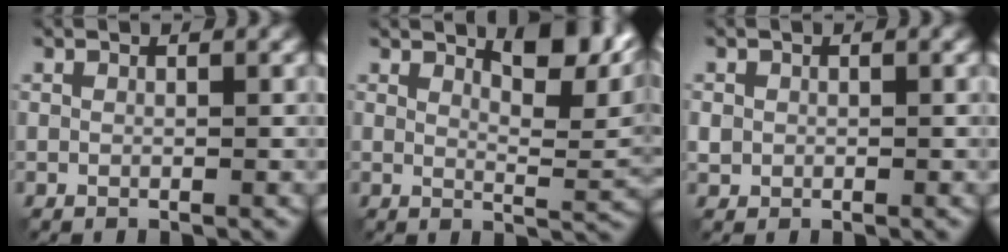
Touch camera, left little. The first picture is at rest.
{"total": 6.8, "force": [3.8, 2.3, 5.1], "torque": [-0.063, 0.001, 0.058]}
{"total": 0.9, "force": [0.0, 0.9, 0.2], "torque": [0.002, -0.003, -0.003]}